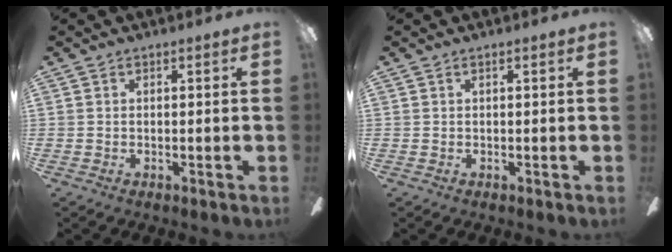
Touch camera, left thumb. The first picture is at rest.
{"total": 0.0}